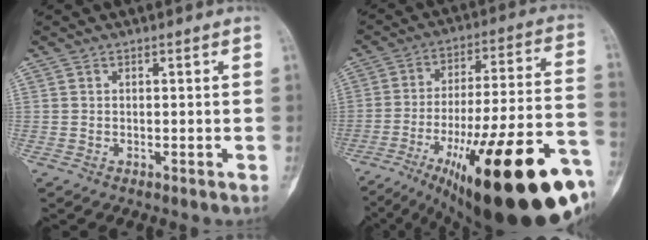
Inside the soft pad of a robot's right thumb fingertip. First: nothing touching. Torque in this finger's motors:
{"motor_torque": [3.54, 1.47, 2.15, -0.62, 0.63]}